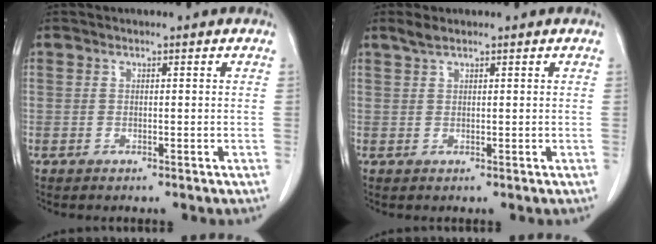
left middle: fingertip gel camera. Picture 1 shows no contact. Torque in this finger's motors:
{"motor_torque": [0.50, -0.43, -0.02, 0.00]}